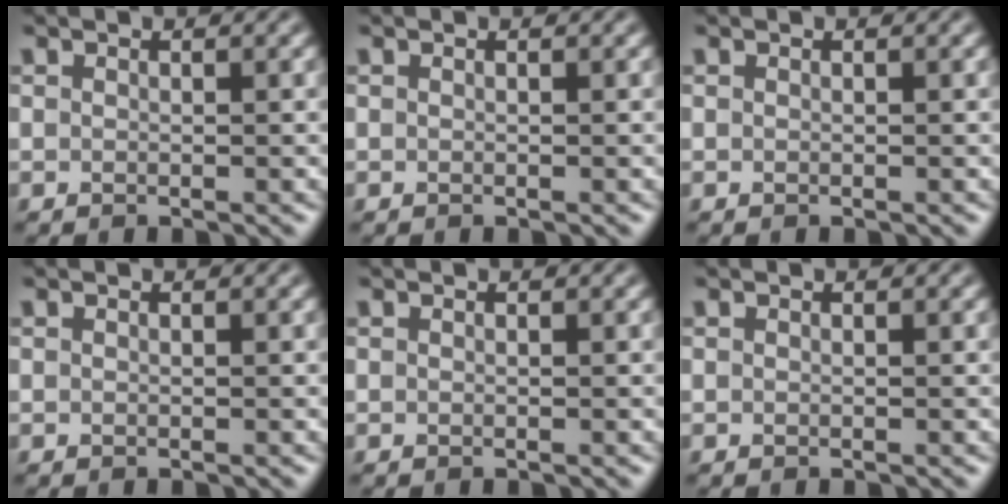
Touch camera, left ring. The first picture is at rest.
{"total": 0.0}
{"total": 0.0}
{"total": 0.0}
{"total": 0.0}
{"total": 0.0}